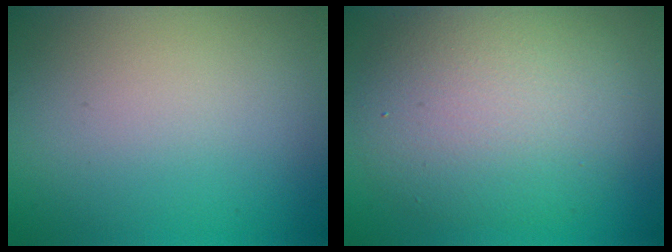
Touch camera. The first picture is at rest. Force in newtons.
{"total": 7.3, "press": 7.3, "slide": 0.4}